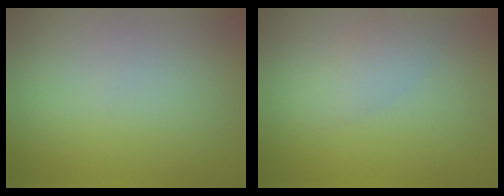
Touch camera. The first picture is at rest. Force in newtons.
{"total": 2.0, "press": 2.0, "slide": 0.1}